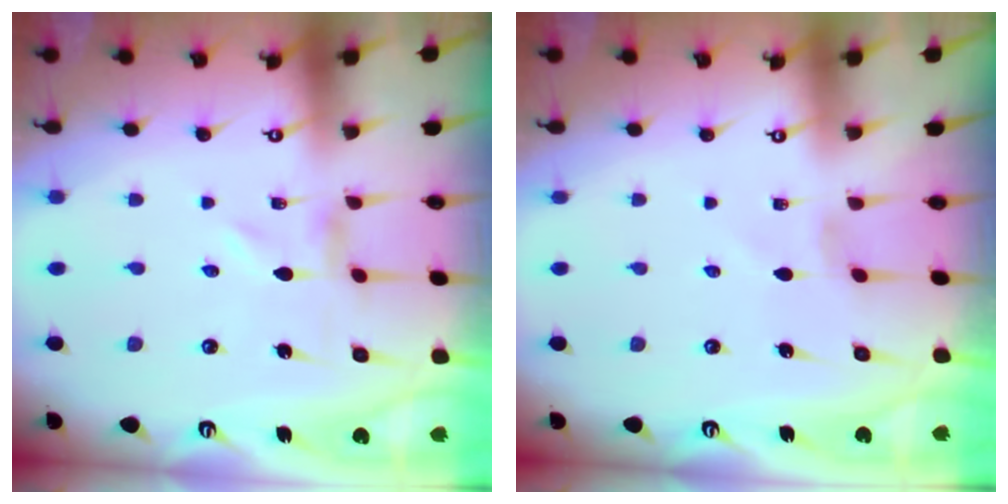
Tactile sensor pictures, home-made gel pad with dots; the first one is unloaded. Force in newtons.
{"total": 0.0}